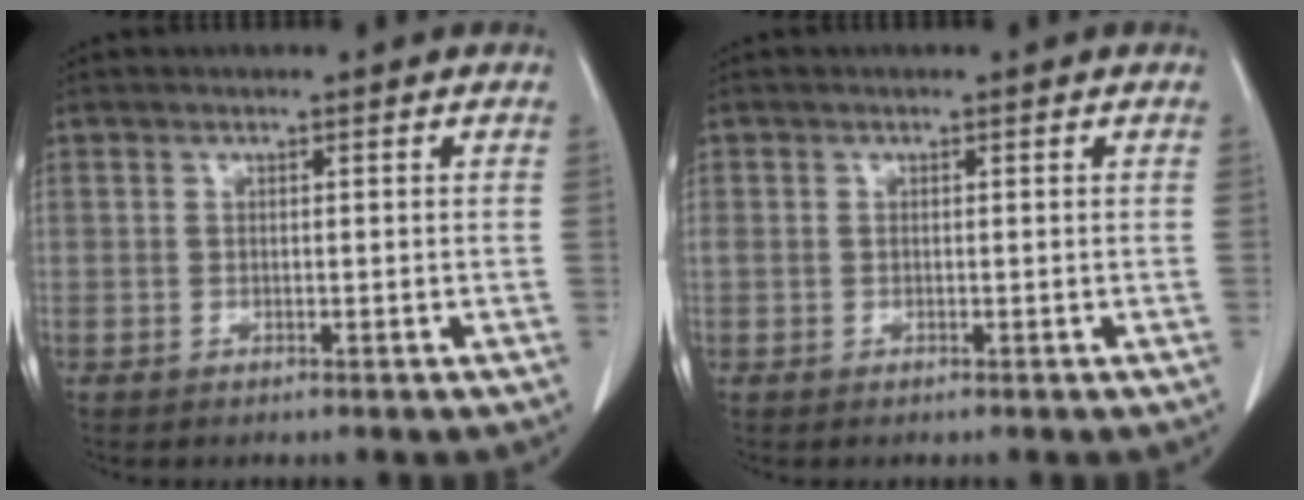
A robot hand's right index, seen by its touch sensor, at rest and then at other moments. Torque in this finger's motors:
{"motor_torque": [0.64, 0.34, 0.31, 0.05]}